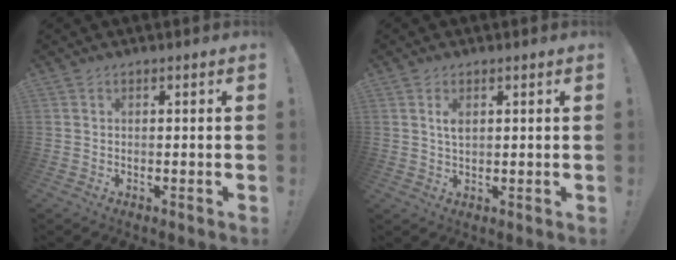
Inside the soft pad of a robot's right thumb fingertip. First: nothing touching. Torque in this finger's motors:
{"motor_torque": [0.03, 0.06, 0.58, -0.46, -0.01]}